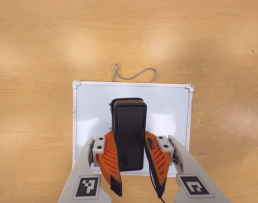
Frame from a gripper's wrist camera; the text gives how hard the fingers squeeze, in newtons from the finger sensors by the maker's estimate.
{"total": 5.7, "left": 4.9, "right": 6.4}